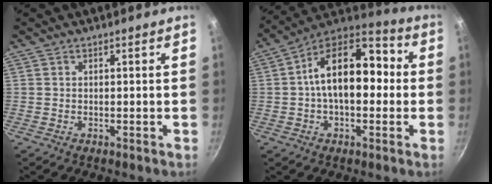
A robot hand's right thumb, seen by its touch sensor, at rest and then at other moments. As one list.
[{"total": 17.6, "force": [1.0, 10.0, 14.5], "torque": [-0.208, 0.044, 0.003]}]